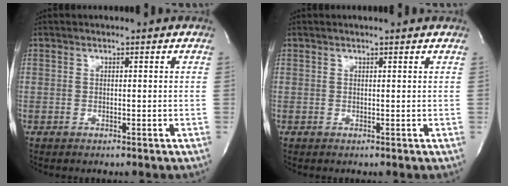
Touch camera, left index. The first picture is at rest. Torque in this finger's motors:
{"motor_torque": [0.16, -0.17, -0.03, -0.01]}